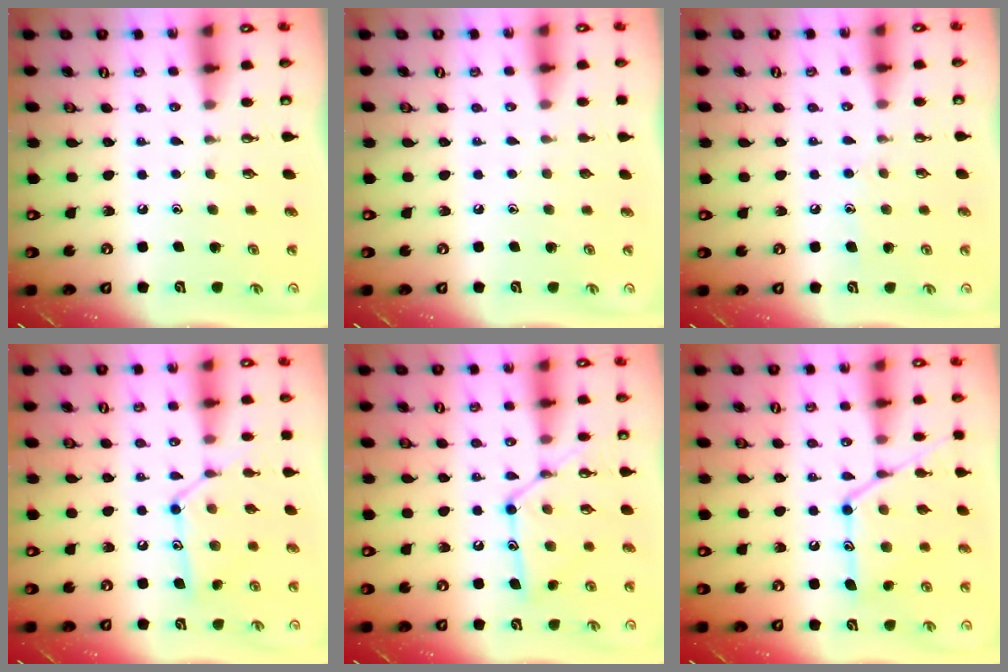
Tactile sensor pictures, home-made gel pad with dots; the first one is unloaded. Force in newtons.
{"total": 0.0}
{"total": 5.7, "press": 5.6, "slide": 0.6}
{"total": 12.9, "press": 12.9, "slide": 0.9}
{"total": 14.2, "press": 14.2, "slide": 1.2}
{"total": 16.2, "press": 16.1, "slide": 1.4}